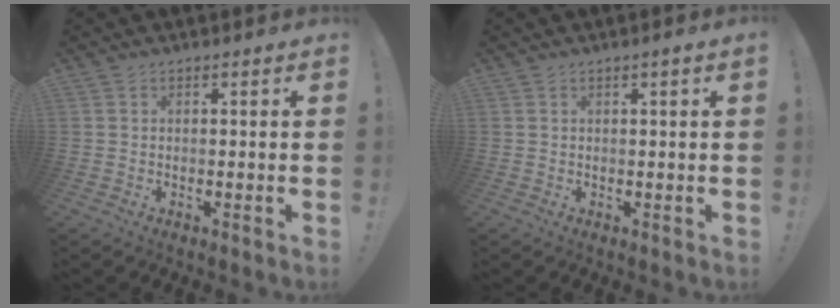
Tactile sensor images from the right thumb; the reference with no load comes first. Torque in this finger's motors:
{"motor_torque": [-0.04, -0.04, 0.13, -0.01, 0.15]}